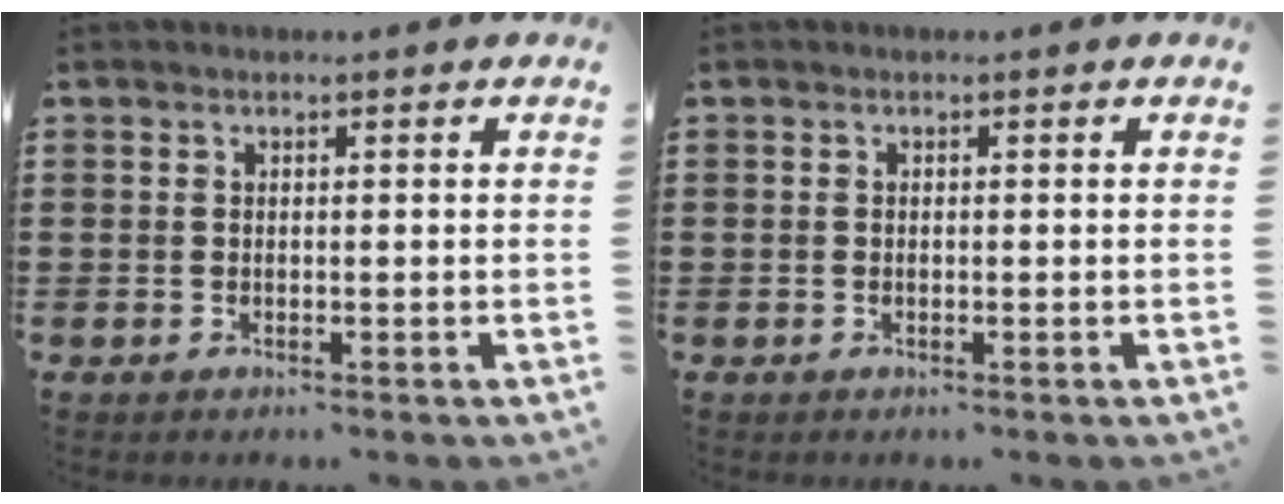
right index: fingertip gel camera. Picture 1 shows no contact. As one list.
[{"total": 0.0}]